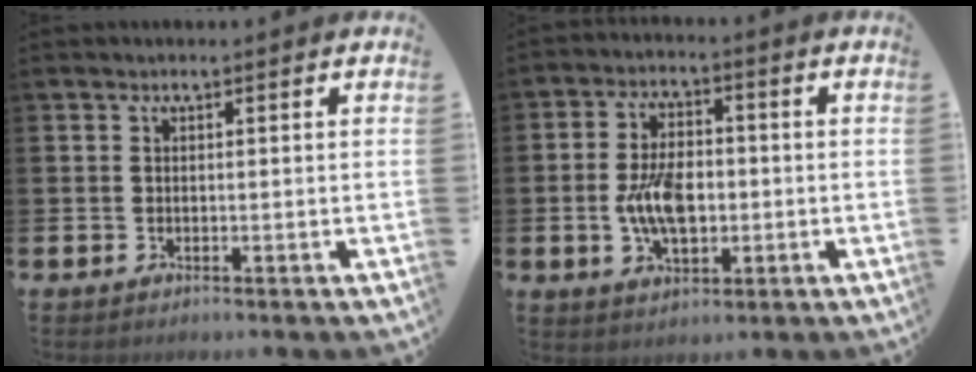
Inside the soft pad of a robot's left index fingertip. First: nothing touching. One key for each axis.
{"total": 7.5, "fx": -1.0, "fy": 4.2, "fz": 6.0, "tx": -0.115, "ty": 0.000, "tz": -0.024}